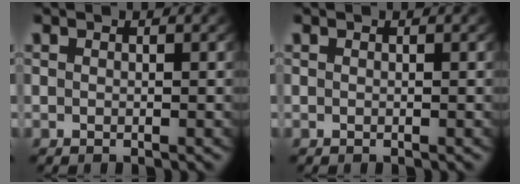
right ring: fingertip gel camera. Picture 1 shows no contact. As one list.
[{"total": 0.0}]